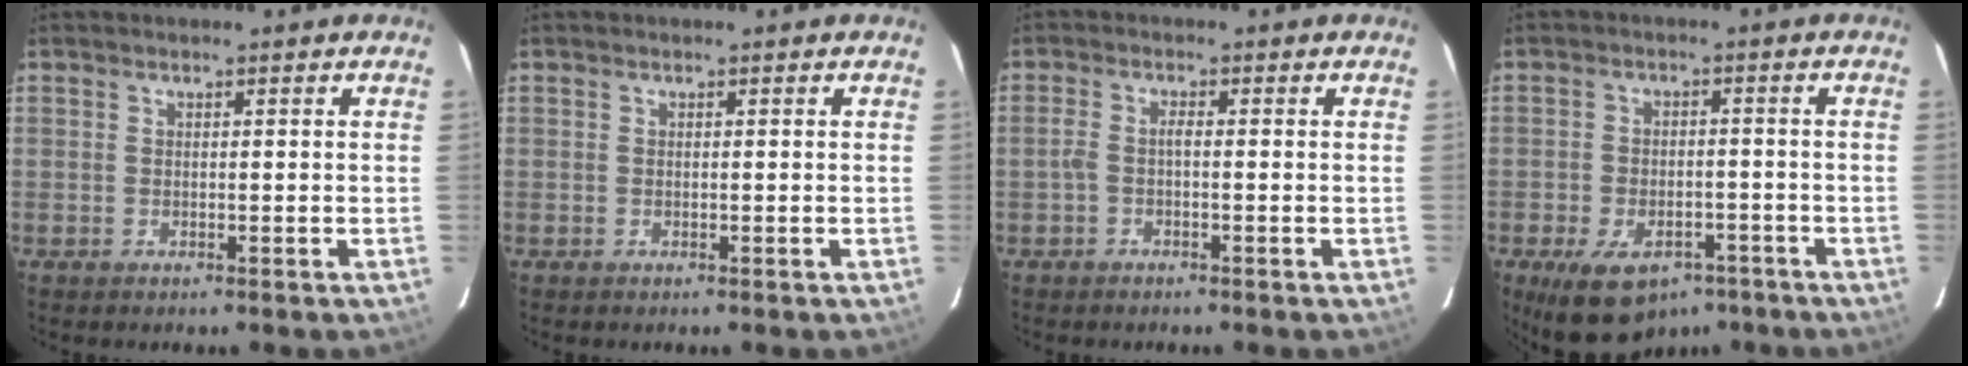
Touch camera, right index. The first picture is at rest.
{"total": 0.0}
{"total": 1.9, "force": [-0.8, 0.4, 1.7], "torque": [-0.036, 0.004, -0.018]}
{"total": 13.5, "force": [-8.6, 7.7, 7.1], "torque": [-0.154, -0.012, -0.121]}